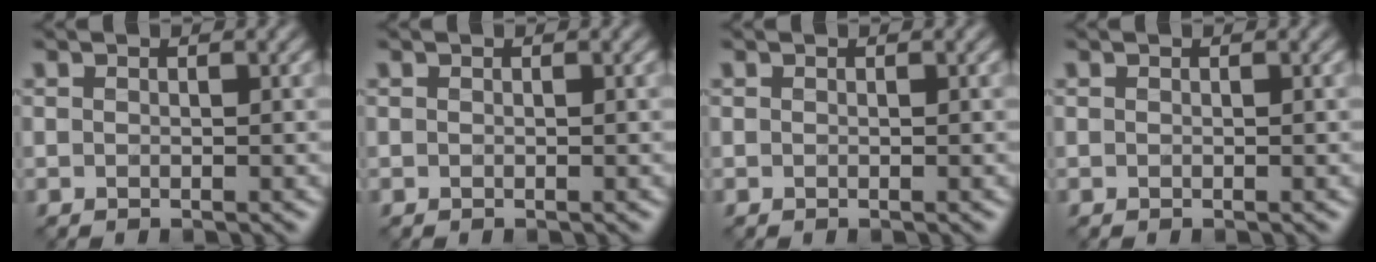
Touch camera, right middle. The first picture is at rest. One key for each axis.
{"total": 0.0}
{"total": 0.0}
{"total": 0.0}